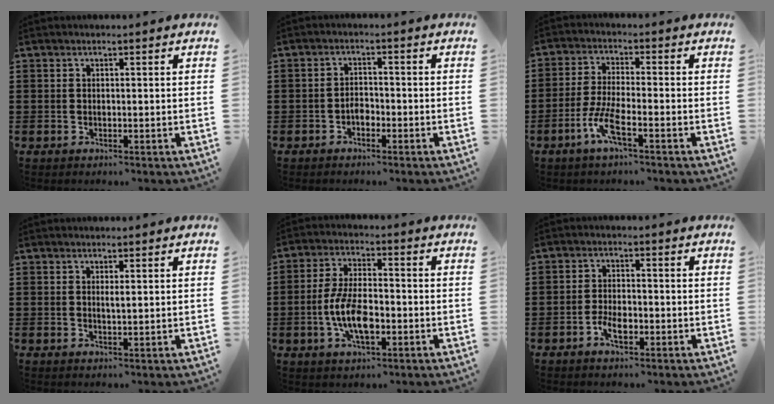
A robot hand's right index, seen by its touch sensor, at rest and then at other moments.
{"total": 1.9, "force": [-1.1, 1.1, 1.2], "torque": [-0.025, 0.002, -0.022]}
{"total": 6.1, "force": [-3.4, 0.9, 5.0], "torque": [-0.124, -0.018, -0.069]}
{"total": 1.1, "force": [0.3, 0.2, 1.0], "torque": [-0.021, 0.001, 0.006]}
{"total": 8.4, "force": [-2.2, 3.6, 7.2], "torque": [-0.163, -0.005, -0.045]}
{"total": 3.5, "force": [-1.6, 1.5, 2.8], "torque": [-0.056, 0.000, -0.030]}